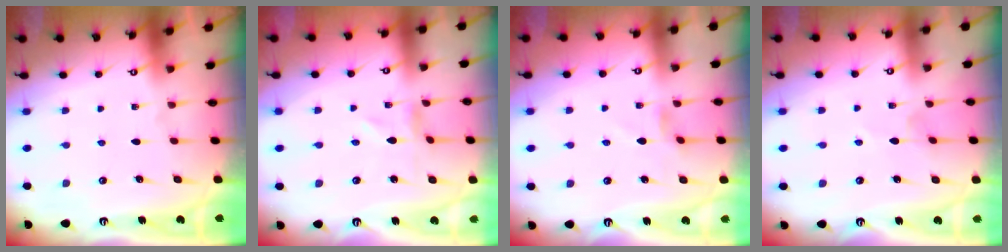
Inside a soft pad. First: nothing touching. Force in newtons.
{"total": 1.2, "press": 1.2, "slide": 0.2}
{"total": 3.0, "press": 2.9, "slide": 0.5}
{"total": 0.7, "press": 0.6, "slide": 0.2}